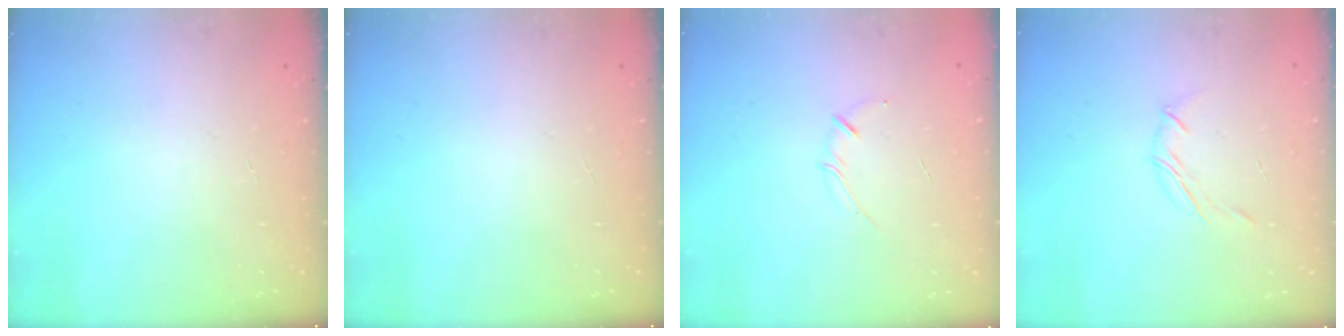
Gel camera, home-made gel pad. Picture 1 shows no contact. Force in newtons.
{"total": 0.0}
{"total": 3.3, "press": 3.2, "slide": 0.6}
{"total": 4.4, "press": 4.3, "slide": 0.8}